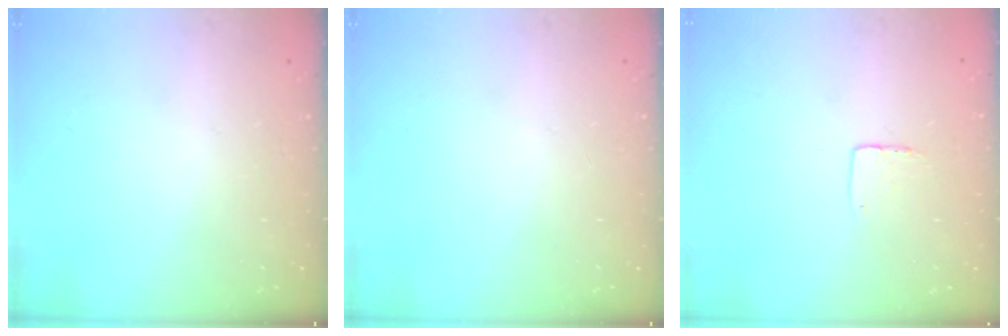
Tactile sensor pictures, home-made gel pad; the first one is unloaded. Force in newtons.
{"total": 0.0}
{"total": 4.5, "press": 4.5, "slide": 0.3}